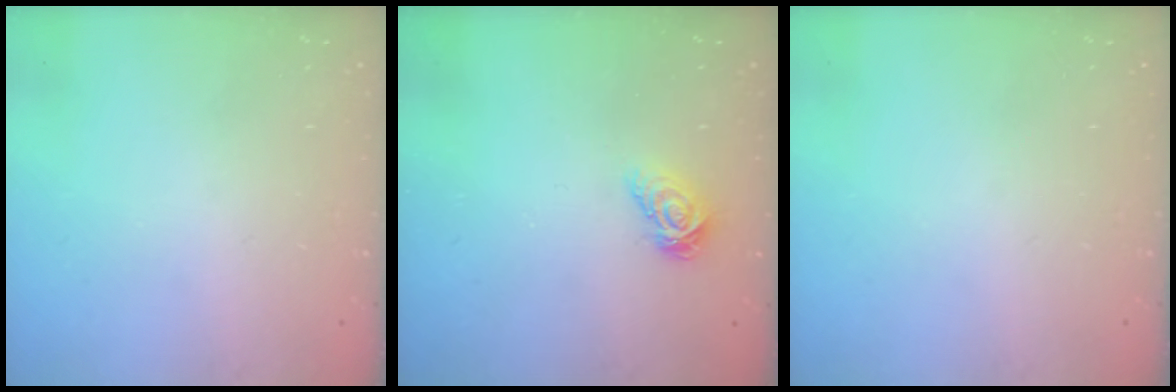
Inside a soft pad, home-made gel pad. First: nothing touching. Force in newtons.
{"total": 6.1, "press": 6.1, "slide": 0.3}
{"total": 0.0}